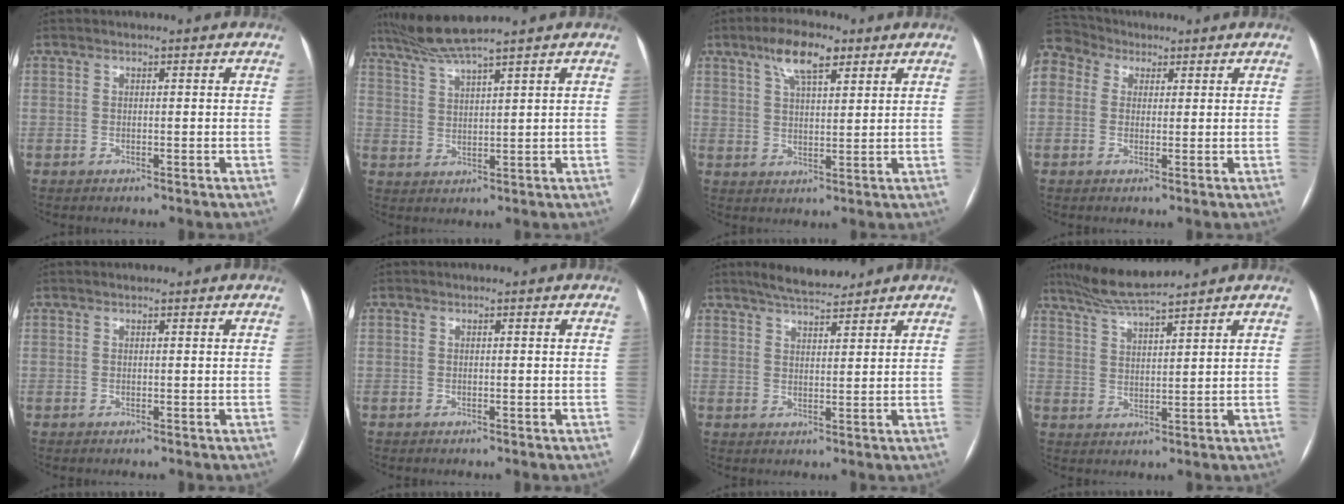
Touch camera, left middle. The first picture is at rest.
{"total": 6.1, "force": [5.4, -1.4, 2.4], "torque": [-0.060, 0.002, 0.111]}
{"total": 7.5, "force": [4.6, 2.4, 5.5], "torque": [-0.105, 0.016, 0.080]}
{"total": 9.3, "force": [5.0, 7.1, 3.4], "torque": [-0.093, 0.057, 0.095]}
{"total": 0.7, "force": [0.6, 0.2, 0.3], "torque": [-0.011, 0.009, 0.011]}
{"total": 0.0}
{"total": 6.2, "force": [5.5, 0.9, 2.7], "torque": [-0.048, 0.013, 0.097]}
{"total": 7.7, "force": [7.0, -0.9, 3.2], "torque": [-0.063, 0.011, 0.132]}